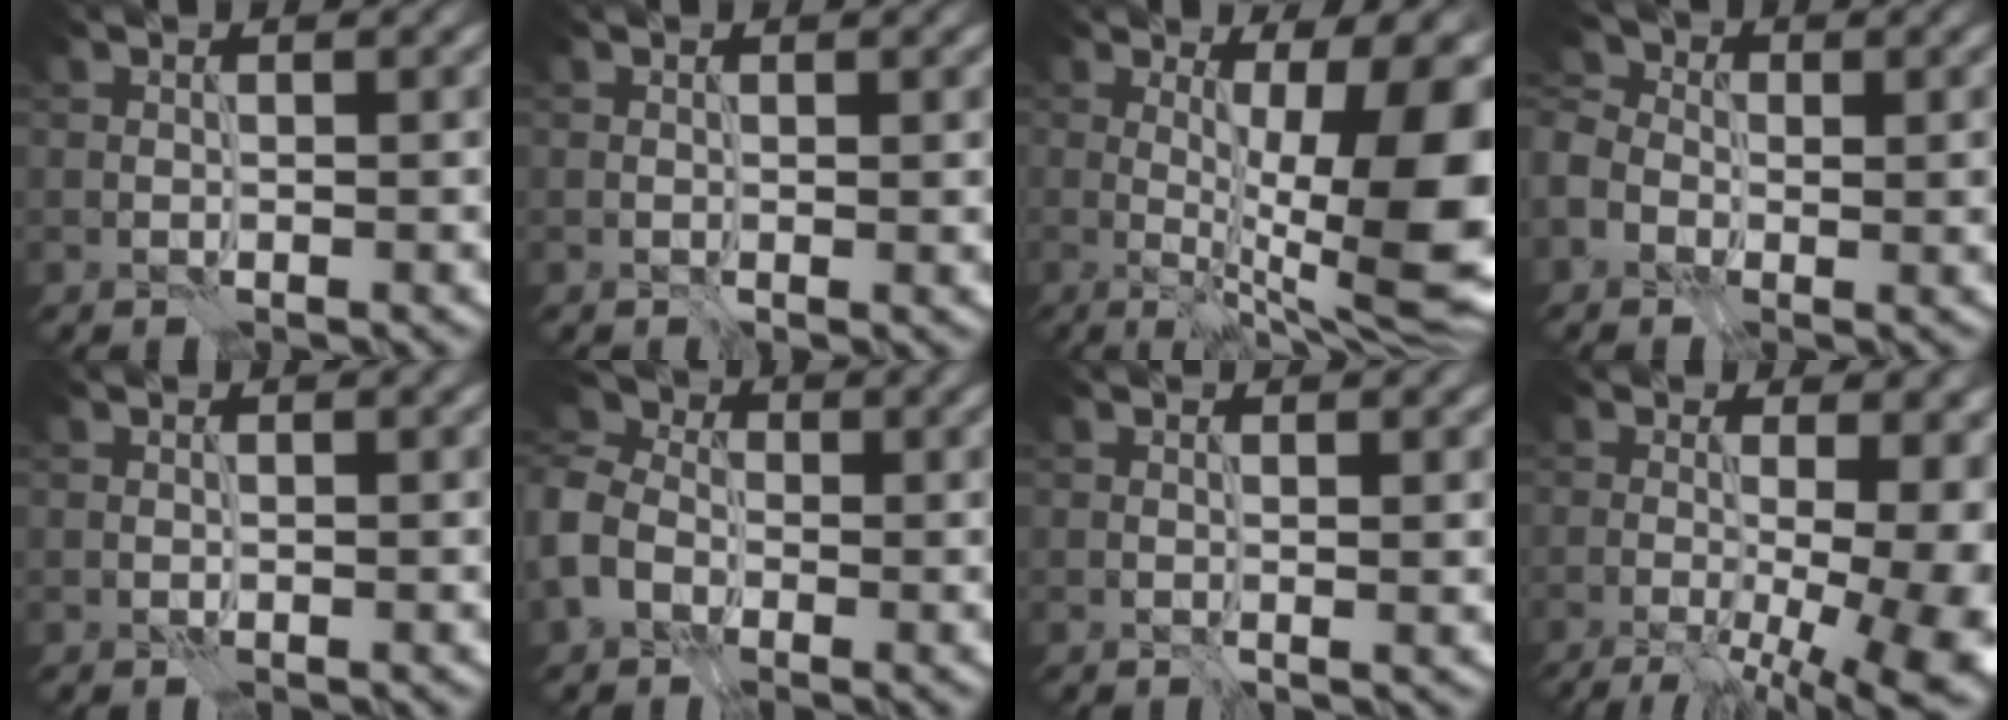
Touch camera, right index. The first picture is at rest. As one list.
[{"total": 0.6, "force": [0.2, 0.2, 0.6], "torque": [-0.003, -0.002, 0.003]}, {"total": 14.0, "force": [-0.4, 4.0, 13.5], "torque": [-0.170, 0.005, -0.003]}, {"total": 5.8, "force": [-1.0, 4.3, 3.6], "torque": [-0.080, 0.004, -0.017]}, {"total": 0.0}, {"total": 7.2, "force": [-1.5, 5.6, 4.3], "torque": [-0.116, -0.004, -0.036]}, {"total": 0.8, "force": [0.3, 0.3, 0.7], "torque": [-0.003, -0.002, 0.003]}, {"total": 15.3, "force": [-1.8, 6.6, 13.7], "torque": [-0.120, -0.002, -0.004]}]